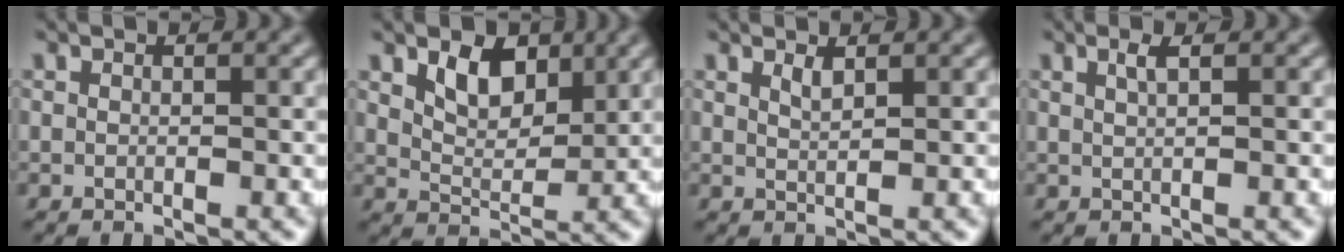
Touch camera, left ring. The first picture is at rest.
{"total": 3.9, "force": [2.1, 2.2, 2.4], "torque": [-0.050, -0.003, 0.034]}
{"total": 1.1, "force": [0.8, 0.2, 0.6], "torque": [-0.013, -0.001, 0.015]}
{"total": 1.3, "force": [0.7, 0.4, 1.1], "torque": [-0.016, 0.002, 0.010]}